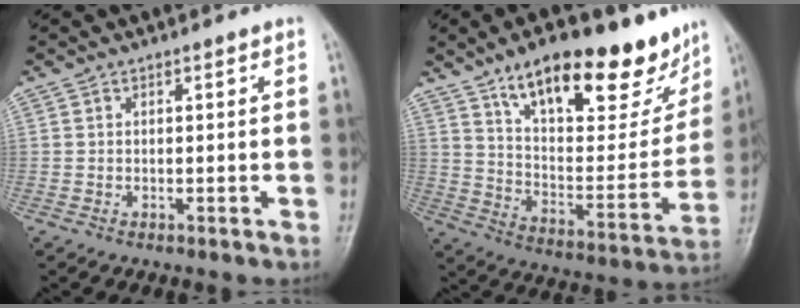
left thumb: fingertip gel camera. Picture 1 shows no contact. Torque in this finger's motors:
{"motor_torque": [0.80, 0.79, 1.48, -1.30, 0.34]}